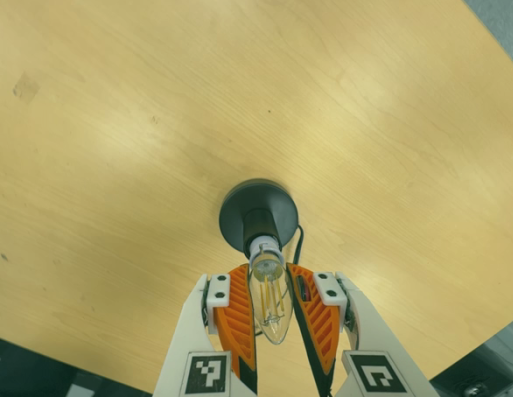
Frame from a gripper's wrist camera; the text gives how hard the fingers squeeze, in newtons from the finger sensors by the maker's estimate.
{"total": 8.2, "left": 7.0, "right": 9.5}